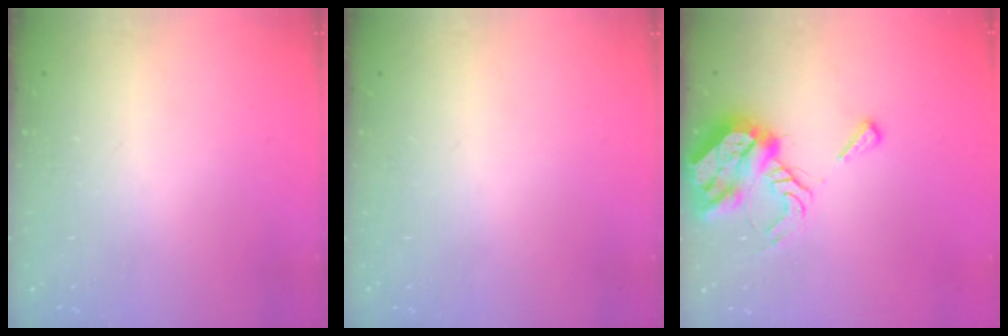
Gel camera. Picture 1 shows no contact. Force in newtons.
{"total": 0.0}
{"total": 9.4, "press": 9.4, "slide": 1.1}